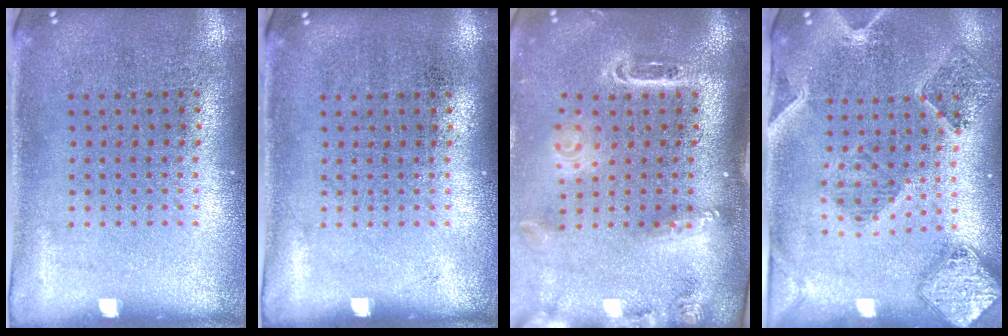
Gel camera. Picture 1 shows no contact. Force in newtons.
{"total": 0.0}
{"total": 2.8, "press": 1.9, "slide": 2.0}
{"total": 1.6, "press": 1.6, "slide": 0.3}